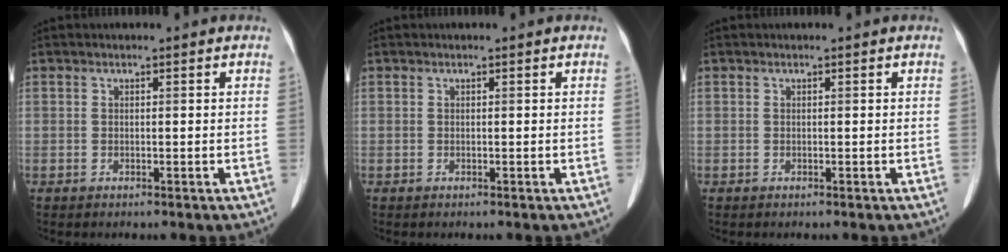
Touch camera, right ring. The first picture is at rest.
{"total": 0.0}
{"total": 0.0}